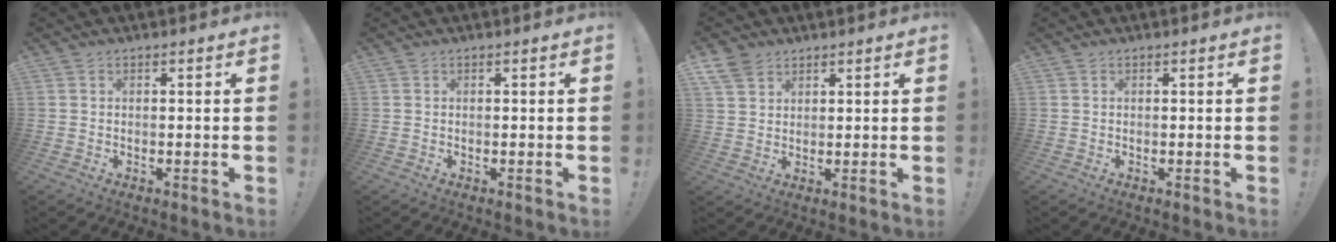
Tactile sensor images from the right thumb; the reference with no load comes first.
{"total": 0.0}
{"total": 5.9, "force": [4.0, 3.7, 2.1], "torque": [-0.043, -0.013, 0.080]}
{"total": 0.0}